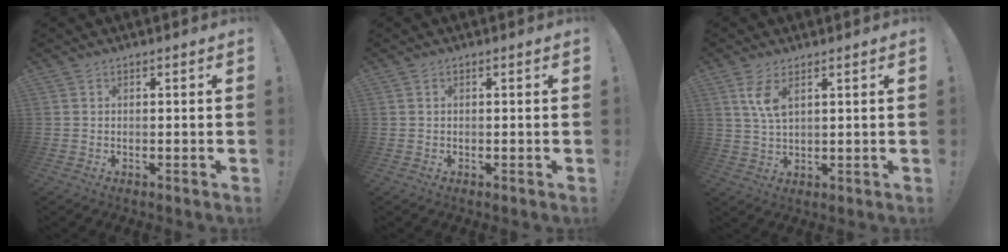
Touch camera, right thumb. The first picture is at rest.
{"total": 0.0}
{"total": 6.1, "force": [2.9, 2.2, 4.9], "torque": [-0.094, -0.014, 0.048]}